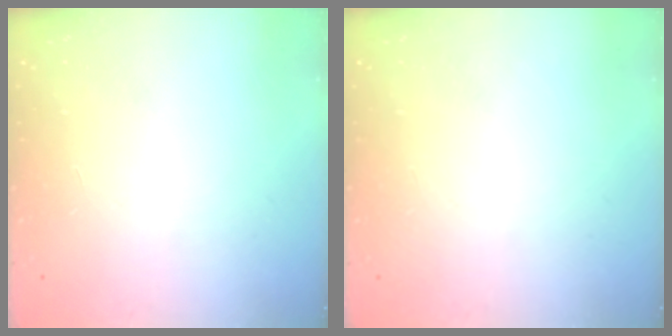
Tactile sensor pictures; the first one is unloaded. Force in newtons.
{"total": 0.0}